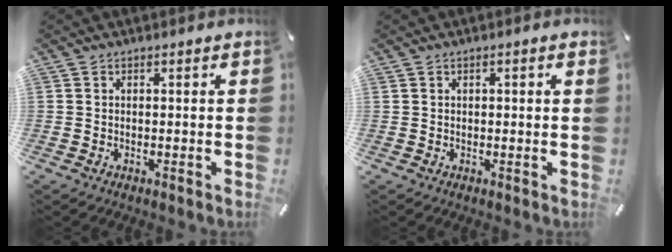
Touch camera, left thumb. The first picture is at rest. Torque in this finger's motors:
{"motor_torque": [0.05, -0.39, 0.11, 0.01, -0.02]}